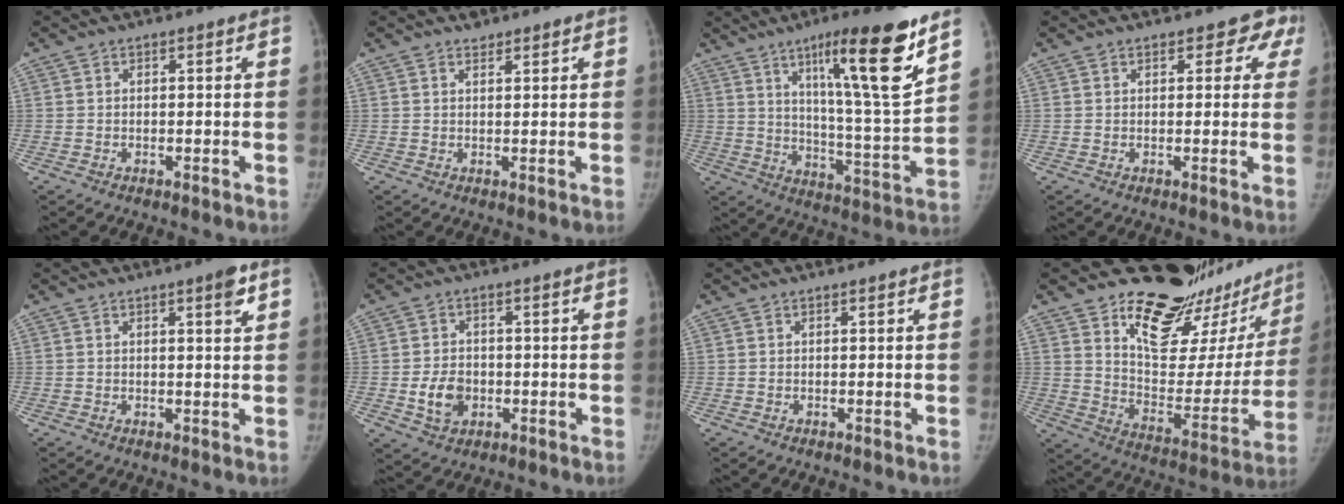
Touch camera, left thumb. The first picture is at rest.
{"total": 1.7, "force": [1.4, 0.8, 0.5], "torque": [0.001, -0.010, 0.021]}
{"total": 20.2, "force": [11.5, 2.1, 16.5], "torque": [-0.229, -0.065, 0.183]}
{"total": 4.3, "force": [2.6, 2.7, 2.1], "torque": [0.020, -0.005, 0.020]}
{"total": 2.9, "force": [1.7, 0.3, 2.4], "torque": [-0.031, -0.009, 0.023]}
{"total": 6.1, "force": [-1.2, 4.7, 3.6], "torque": [-0.046, 0.005, -0.014]}
{"total": 0.0}
{"total": 28.2, "force": [21.4, 11.8, 14.1], "torque": [-0.156, -0.133, 0.305]}